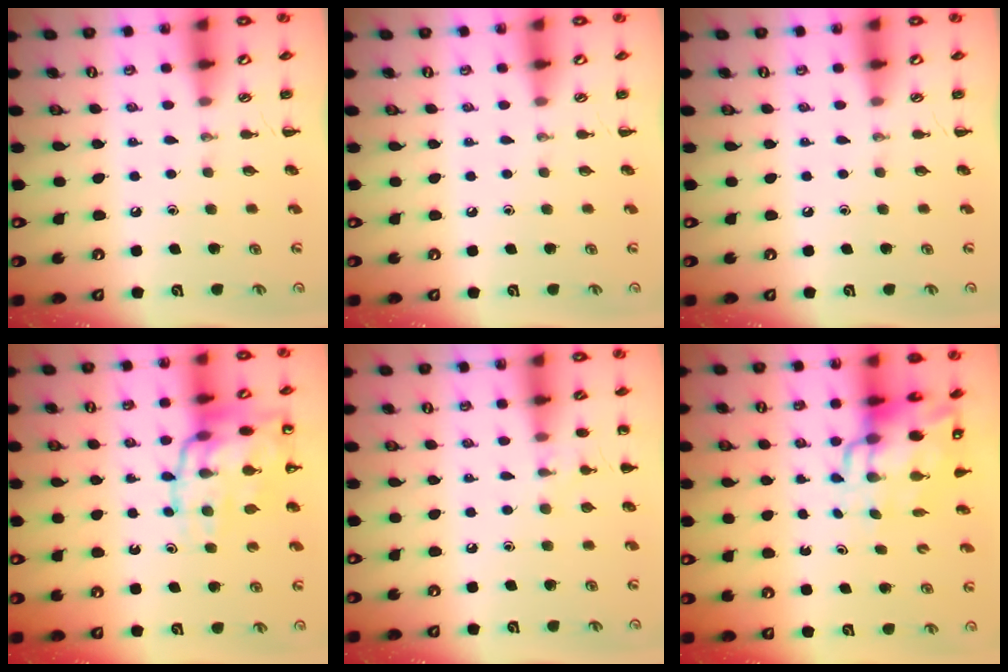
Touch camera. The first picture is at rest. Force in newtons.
{"total": 0.0}
{"total": 0.0}
{"total": 18.4, "press": 18.2, "slide": 2.4}
{"total": 7.7, "press": 7.3, "slide": 2.4}
{"total": 10.6, "press": 10.1, "slide": 3.2}